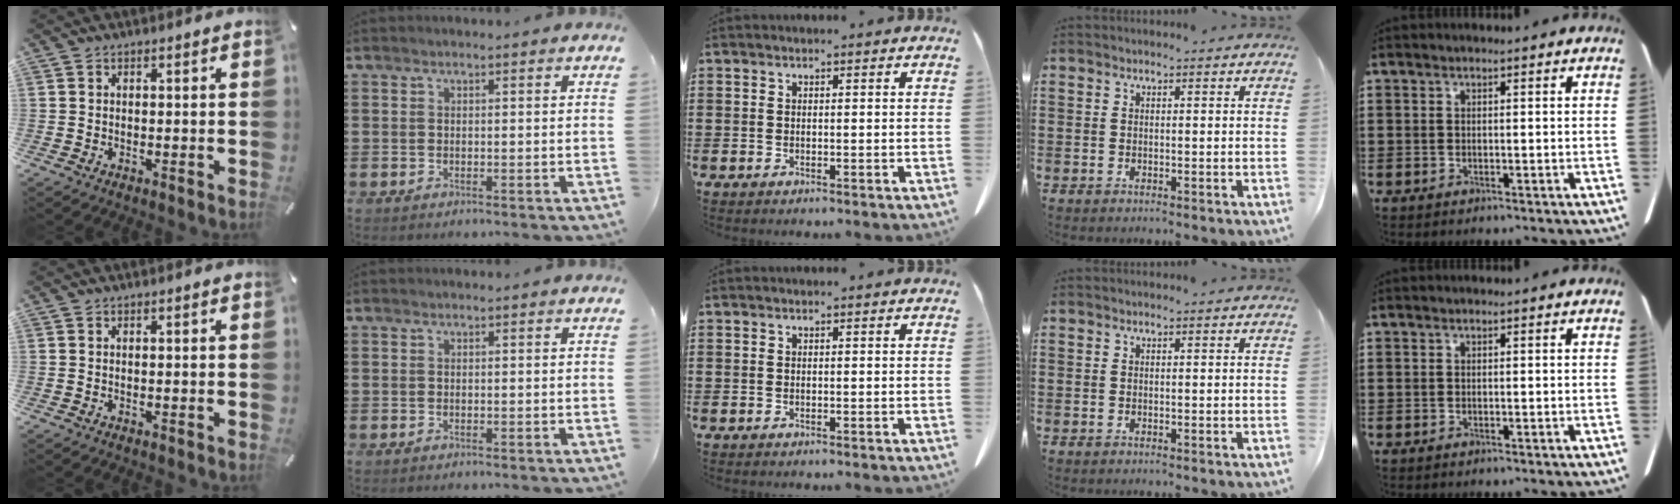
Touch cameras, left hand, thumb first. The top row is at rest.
{}